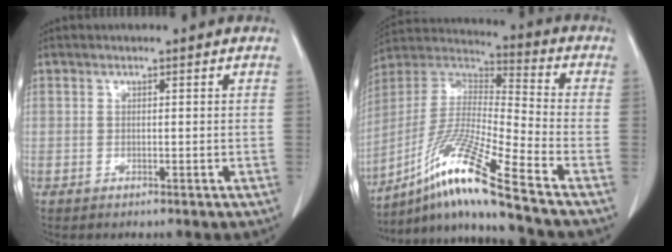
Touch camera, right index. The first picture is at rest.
{"total": 16.2, "force": [-11.0, -1.4, 11.9], "torque": [-0.247, -0.010, -0.202]}